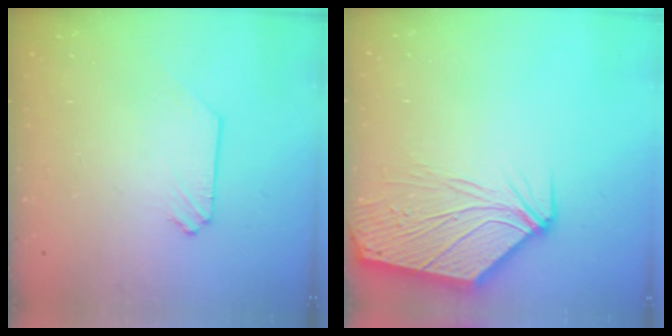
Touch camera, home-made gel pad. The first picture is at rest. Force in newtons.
{"total": 10.6, "press": 10.5, "slide": 1.4}